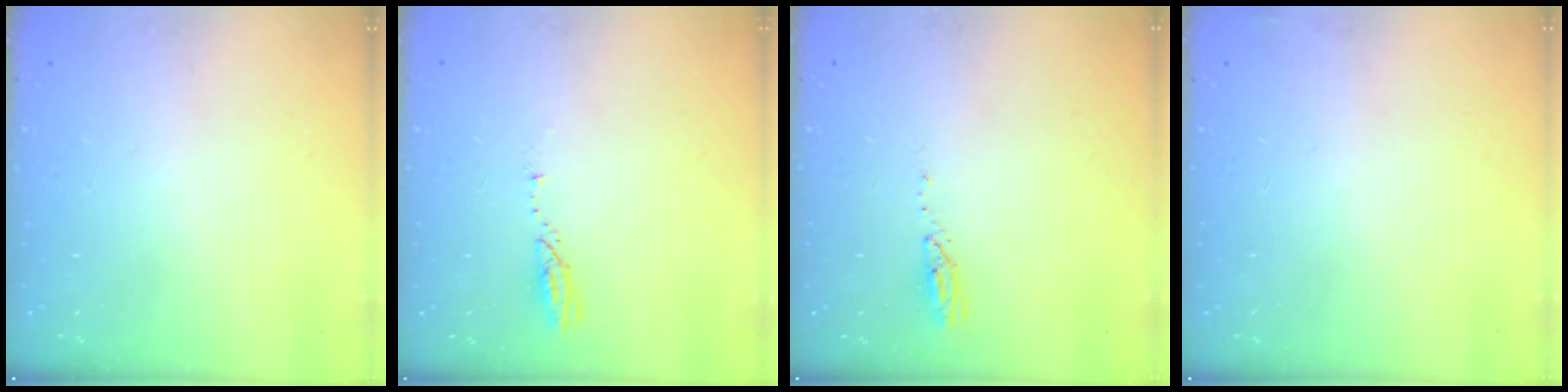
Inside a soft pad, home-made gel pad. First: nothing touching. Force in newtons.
{"total": 3.0, "press": 3.0, "slide": 0.1}
{"total": 3.0, "press": 2.9, "slide": 0.3}
{"total": 2.9, "press": 2.4, "slide": 1.6}